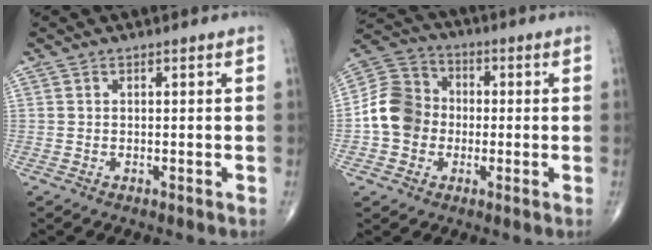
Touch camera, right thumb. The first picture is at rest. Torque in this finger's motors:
{"motor_torque": [-0.22, 0.46, 0.66, -0.51, 0.08]}